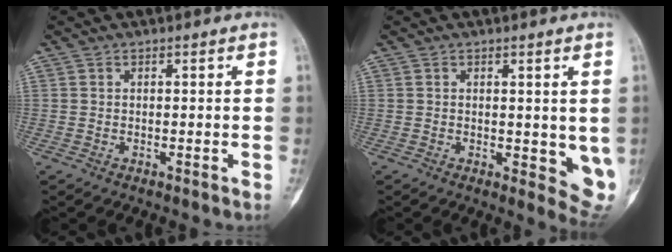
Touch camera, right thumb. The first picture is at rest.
{"total": 6.1, "force": [0.5, 2.9, 5.3], "torque": [-0.040, -0.016, 0.009]}